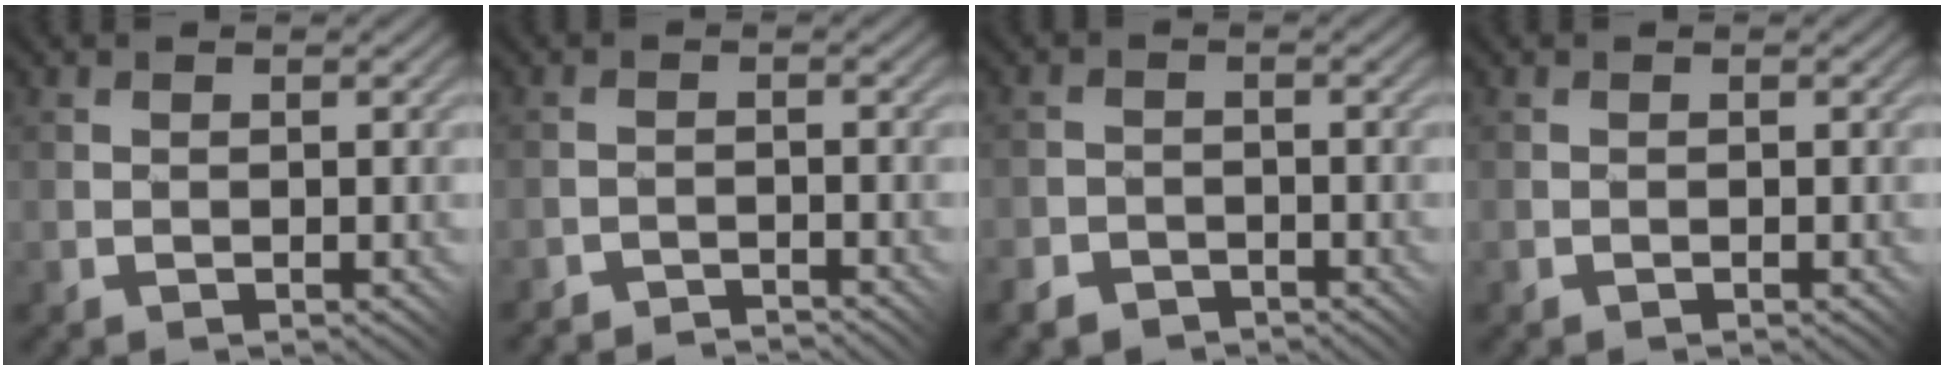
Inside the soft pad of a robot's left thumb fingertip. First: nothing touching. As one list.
[{"total": 2.5, "force": [-2.3, -0.7, -0.6], "torque": [0.016, 0.009, -0.049]}, {"total": 3.4, "force": [-2.8, 1.9, 0.5], "torque": [-0.004, 0.005, -0.054]}, {"total": 0.0}]